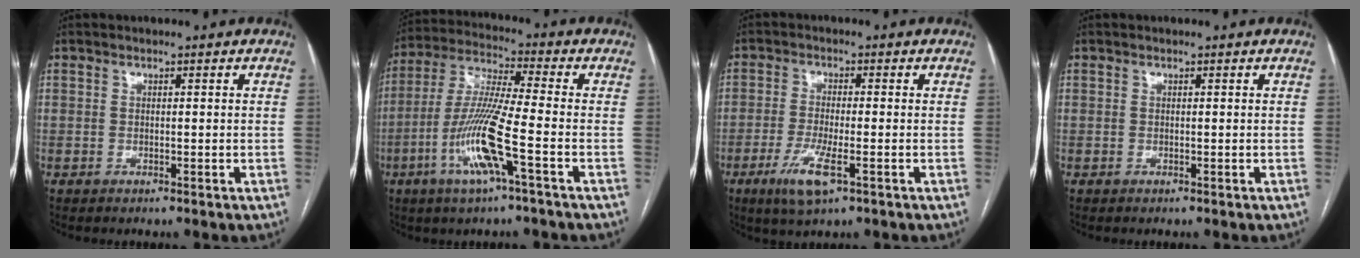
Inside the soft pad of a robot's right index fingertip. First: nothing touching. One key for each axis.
{"total": 12.4, "fx": -4.6, "fy": 0.1, "fz": 11.6, "tx": -0.243, "ty": -0.005, "tz": -0.094}
{"total": 6.6, "fx": -3.1, "fy": 1.1, "fz": 5.7, "tx": -0.116, "ty": -0.014, "tz": -0.055}
{"total": 0.0}